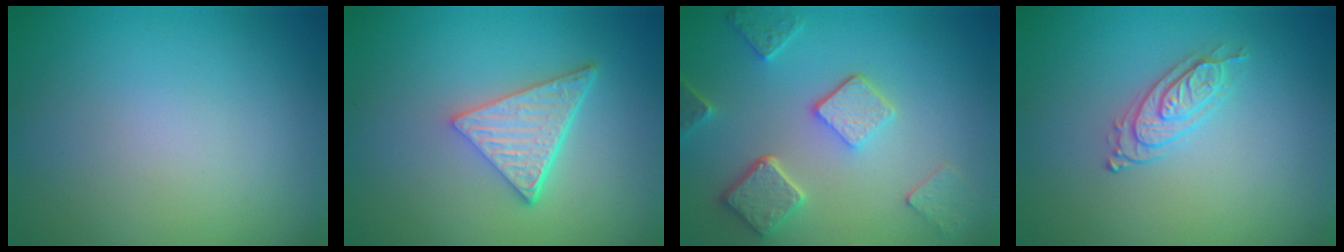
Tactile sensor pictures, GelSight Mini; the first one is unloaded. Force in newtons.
{"total": 4.7, "press": 3.3, "slide": 3.3}
{"total": 5.1, "press": 3.9, "slide": 3.3}
{"total": 2.2, "press": 2.1, "slide": 0.7}